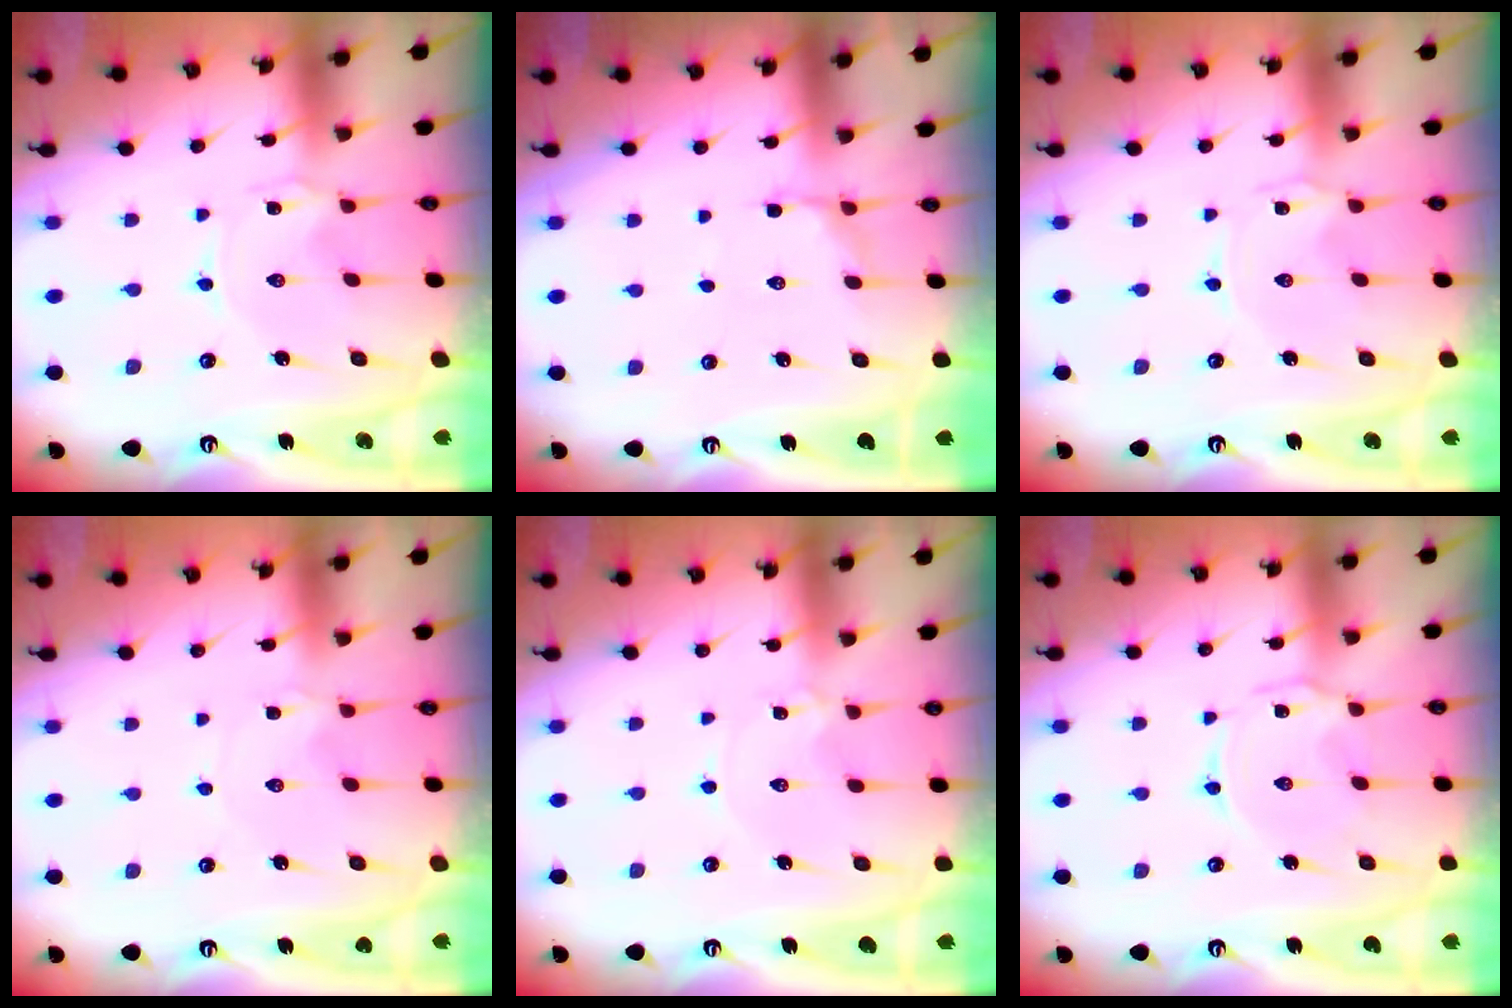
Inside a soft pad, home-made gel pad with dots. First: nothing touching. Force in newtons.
{"total": 4.5, "press": 4.2, "slide": 1.8}
{"total": 0.0}
{"total": 0.9, "press": 0.9, "slide": 0.1}
{"total": 1.1, "press": 1.1, "slide": 0.1}
{"total": 2.4, "press": 2.4, "slide": 0.4}